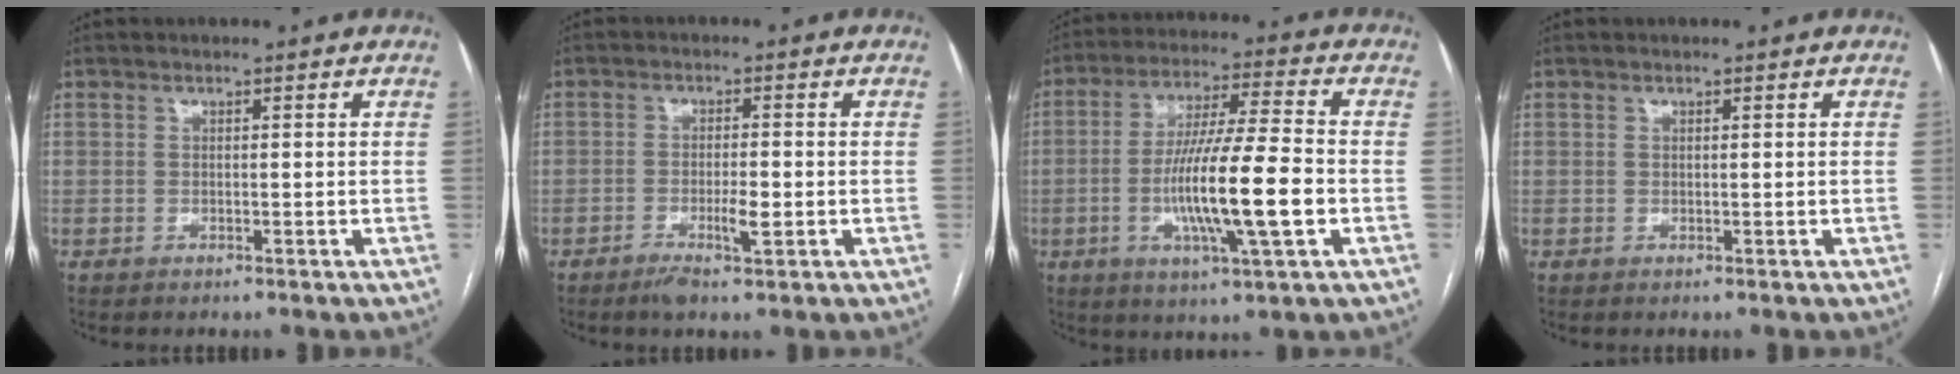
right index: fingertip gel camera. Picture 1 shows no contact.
{"total": 3.8, "force": [-1.5, 0.6, 3.5], "torque": [-0.066, -0.003, -0.026]}
{"total": 14.1, "force": [-3.2, 0.6, 13.8], "torque": [-0.255, -0.008, -0.058]}
{"total": 0.0}